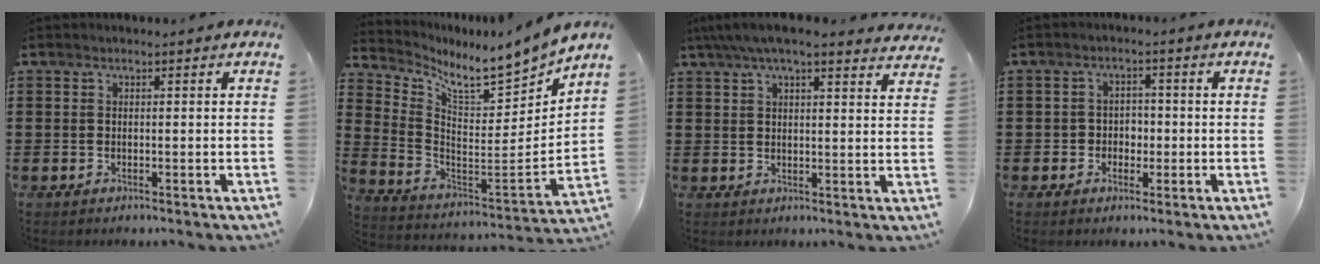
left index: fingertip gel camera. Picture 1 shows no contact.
{"total": 6.8, "force": [6.4, 0.6, 2.4], "torque": [-0.066, -0.065, 0.101]}
{"total": 5.7, "force": [4.7, 0.7, 3.1], "torque": [-0.073, -0.007, 0.085]}
{"total": 2.7, "force": [-0.9, 2.4, 0.8], "torque": [-0.026, 0.008, -0.024]}